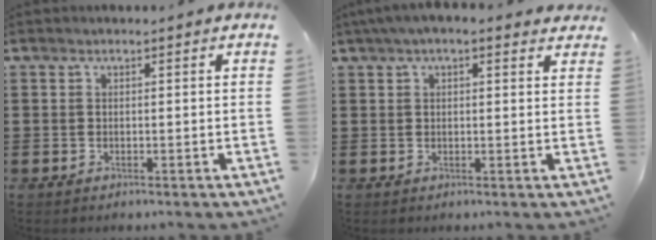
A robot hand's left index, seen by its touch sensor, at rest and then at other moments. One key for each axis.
{"total": 3.1, "fx": 2.0, "fy": 1.0, "fz": 2.2, "tx": -0.048, "ty": 0.007, "tz": 0.035}